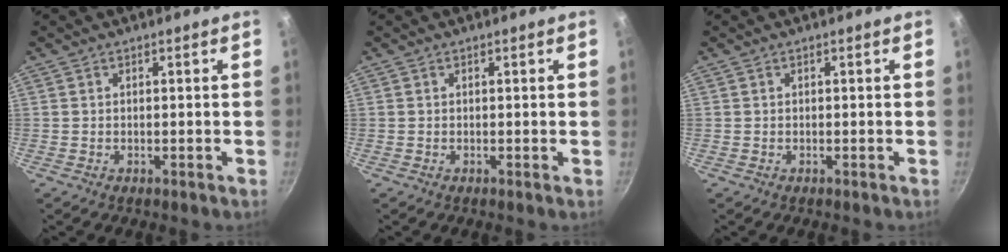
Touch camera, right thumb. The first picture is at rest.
{"total": 0.0}
{"total": 0.0}